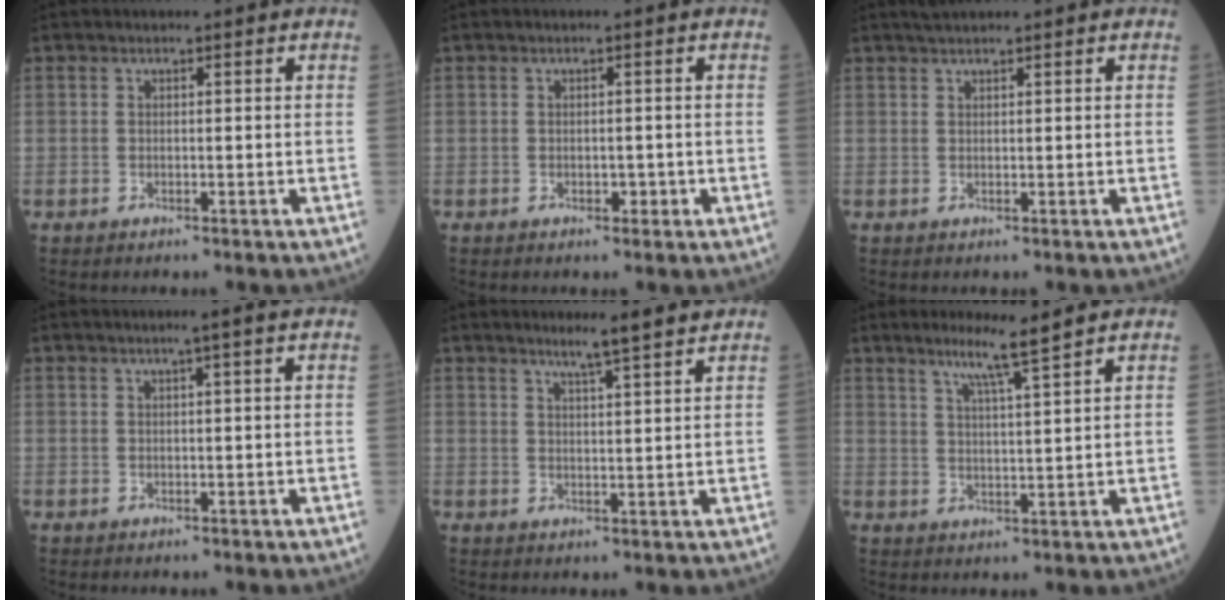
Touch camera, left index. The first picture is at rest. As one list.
[{"total": 1.3, "force": [-0.6, 0.9, 0.6], "torque": [-0.004, 0.004, -0.010]}, {"total": 1.8, "force": [1.6, -0.3, 0.7], "torque": [-0.011, 0.015, 0.034]}, {"total": 1.5, "force": [0.7, -0.6, 1.2], "torque": [-0.024, -0.005, 0.016]}, {"total": 4.7, "force": [3.8, -0.9, 2.7], "torque": [-0.043, -0.002, 0.057]}, {"total": 5.4, "force": [3.9, -1.3, 3.4], "torque": [-0.062, -0.009, 0.072]}]